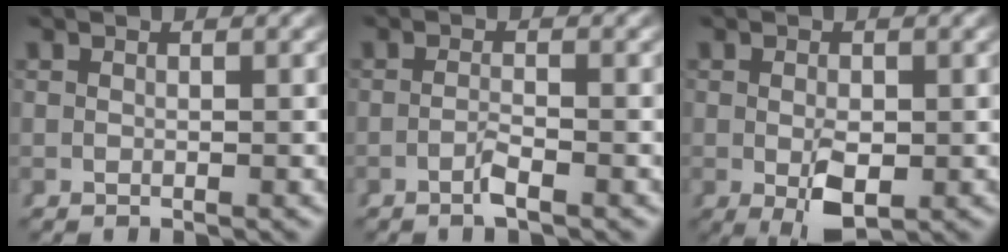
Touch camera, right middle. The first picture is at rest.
{"total": 1.7, "force": [-1.3, -0.2, 1.0], "torque": [-0.022, -0.006, -0.023]}
{"total": 4.0, "force": [-1.6, 1.6, 3.3], "torque": [-0.056, -0.029, -0.007]}